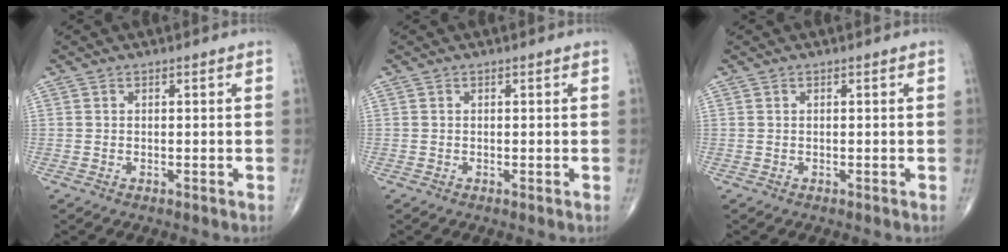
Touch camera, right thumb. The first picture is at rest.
{"total": 0.0}
{"total": 0.0}